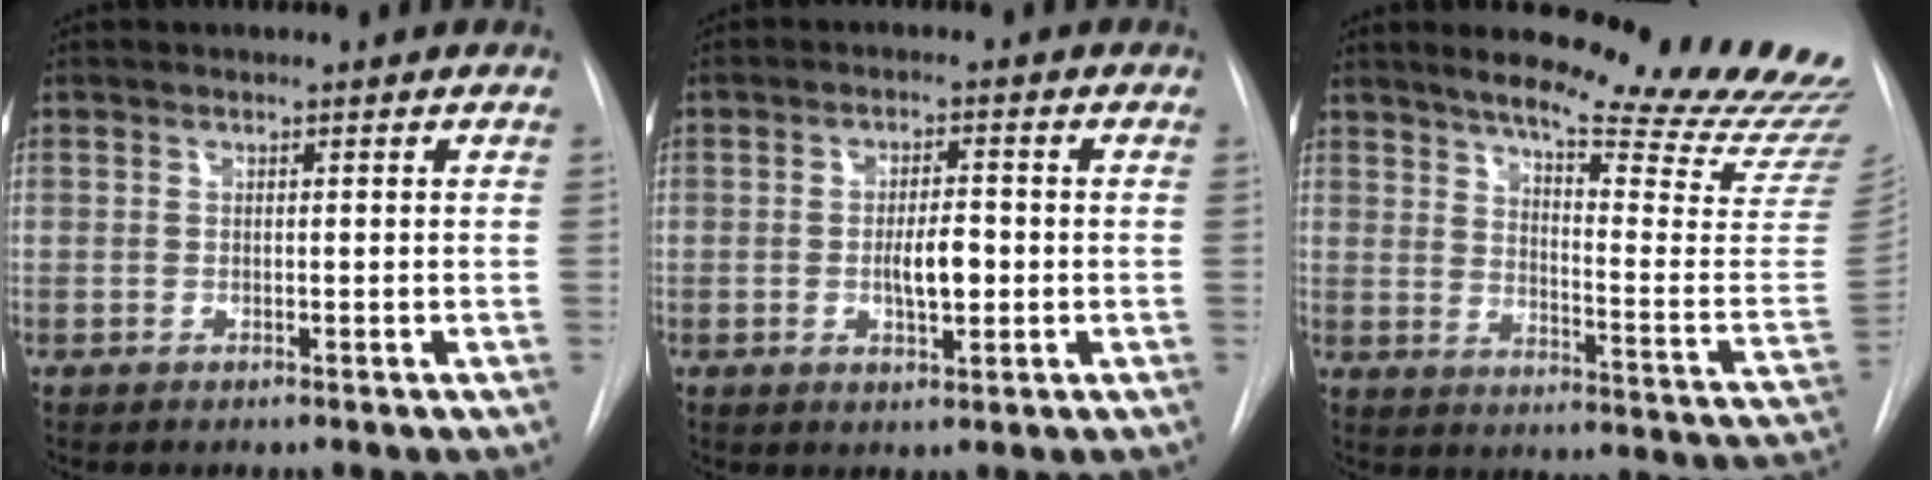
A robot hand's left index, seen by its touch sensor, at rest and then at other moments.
{"total": 4.5, "force": [-1.1, 1.4, 4.2], "torque": [-0.068, -0.006, -0.015]}
{"total": 25.0, "force": [21.2, 1.6, 13.1], "torque": [-0.184, -0.116, 0.259]}